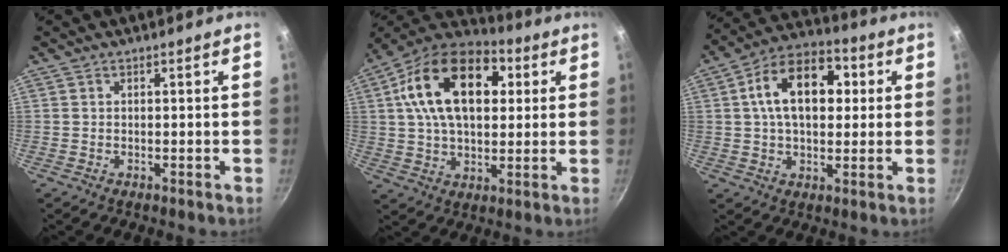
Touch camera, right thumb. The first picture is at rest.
{"total": 21.5, "force": [5.4, 13.3, 16.0], "torque": [-0.249, 0.014, 0.073]}
{"total": 15.9, "force": [3.1, 10.0, 11.9], "torque": [-0.161, 0.021, 0.033]}